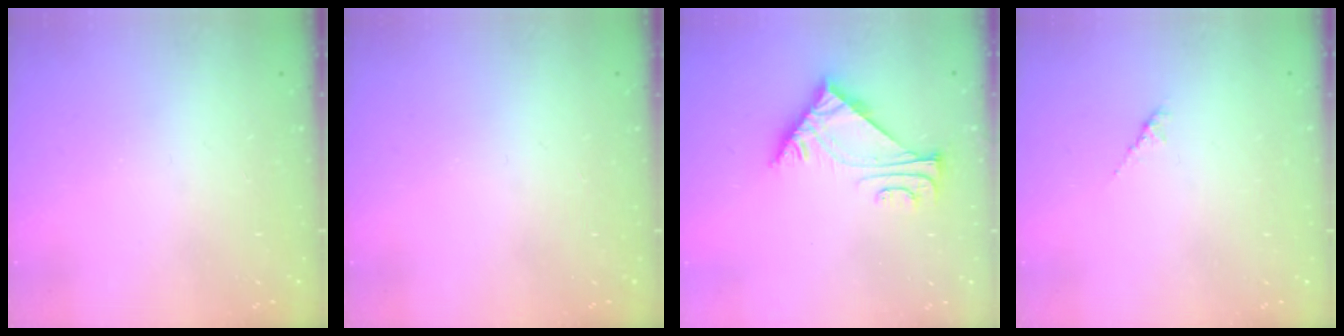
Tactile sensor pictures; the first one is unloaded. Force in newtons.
{"total": 0.0}
{"total": 5.5, "press": 5.5, "slide": 0.9}
{"total": 1.5, "press": 1.4, "slide": 0.5}